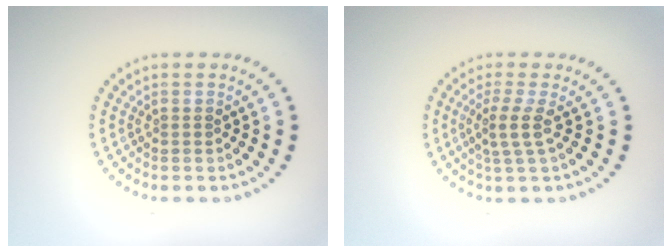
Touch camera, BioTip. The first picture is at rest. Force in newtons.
{"total": 2.3, "press": 1.6, "slide": 1.6}